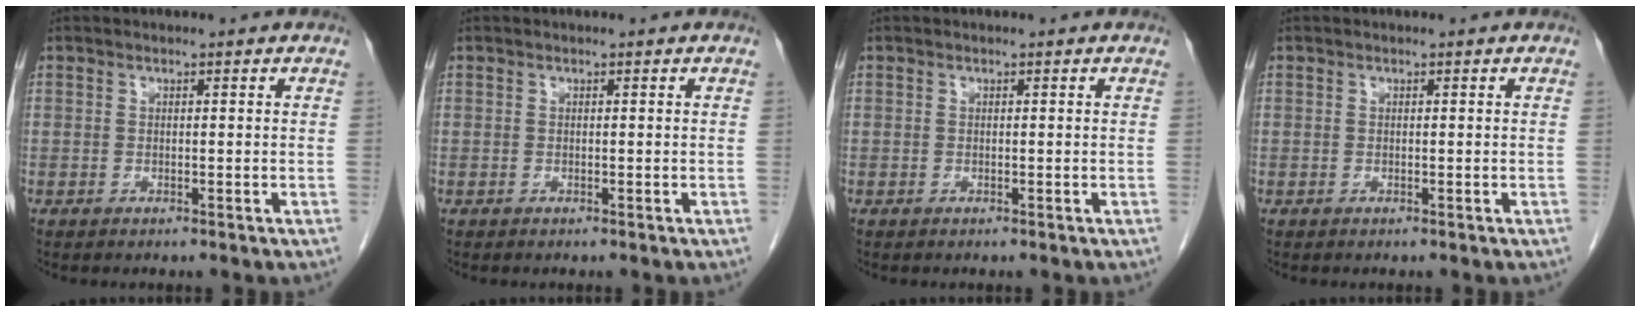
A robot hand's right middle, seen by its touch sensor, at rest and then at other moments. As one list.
[{"total": 0.0}, {"total": 0.0}, {"total": 0.0}]